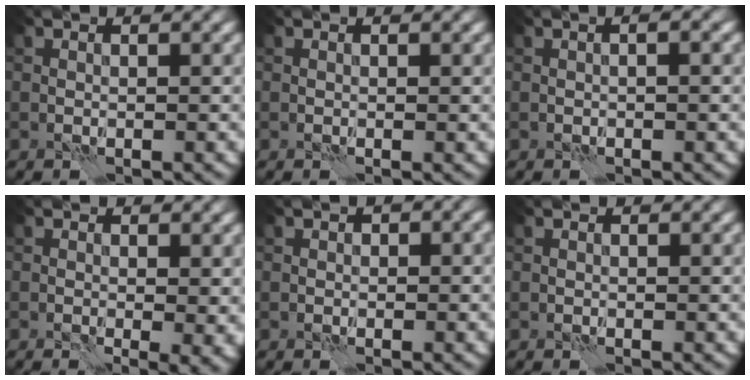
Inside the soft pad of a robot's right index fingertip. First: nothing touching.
{"total": 0.0}
{"total": 1.8, "force": [0.2, 0.5, 1.7], "torque": [-0.009, -0.001, -0.003]}
{"total": 2.7, "force": [0.4, 0.9, 2.5], "torque": [-0.022, -0.005, 0.010]}
{"total": 1.9, "force": [0.2, 1.2, 1.5], "torque": [-0.010, 0.004, 0.002]}
{"total": 0.0}